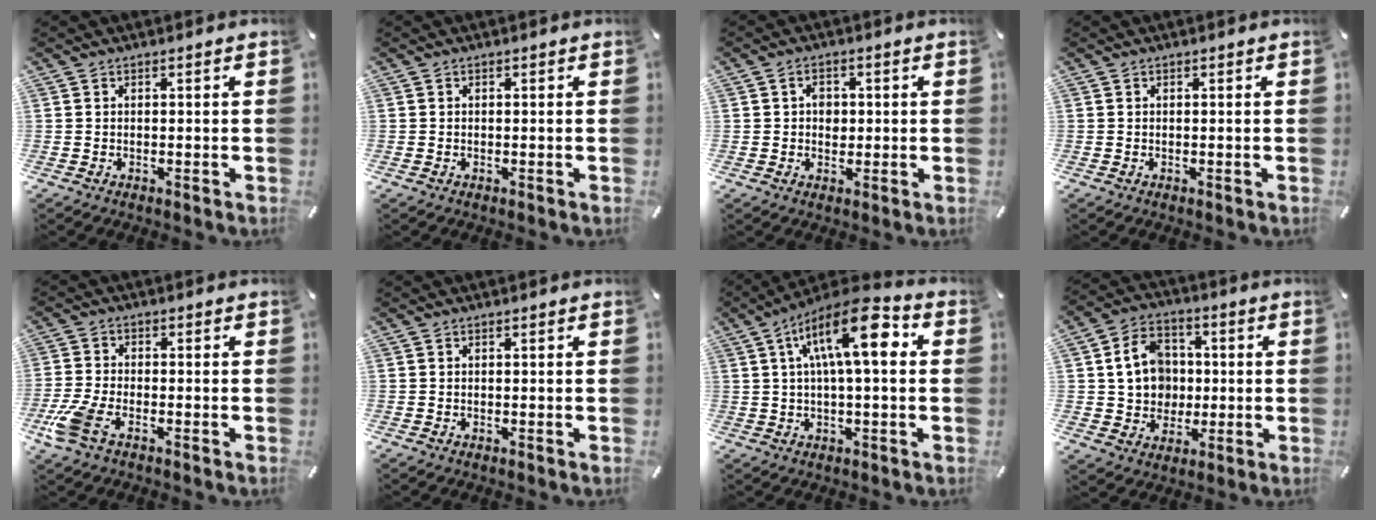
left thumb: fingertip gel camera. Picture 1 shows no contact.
{"total": 0.0}
{"total": 3.2, "force": [0.2, 2.6, 1.9], "torque": [-0.014, -0.004, -0.003]}
{"total": 0.0}
{"total": 7.0, "force": [-3.5, 3.1, 5.1], "torque": [-0.131, -0.006, -0.068]}
{"total": 0.0}
{"total": 15.1, "force": [3.9, 5.3, 13.6], "torque": [-0.218, -0.001, 0.063]}
{"total": 11.6, "force": [0.8, 10.4, 5.2], "torque": [-0.100, 0.015, 0.022]}